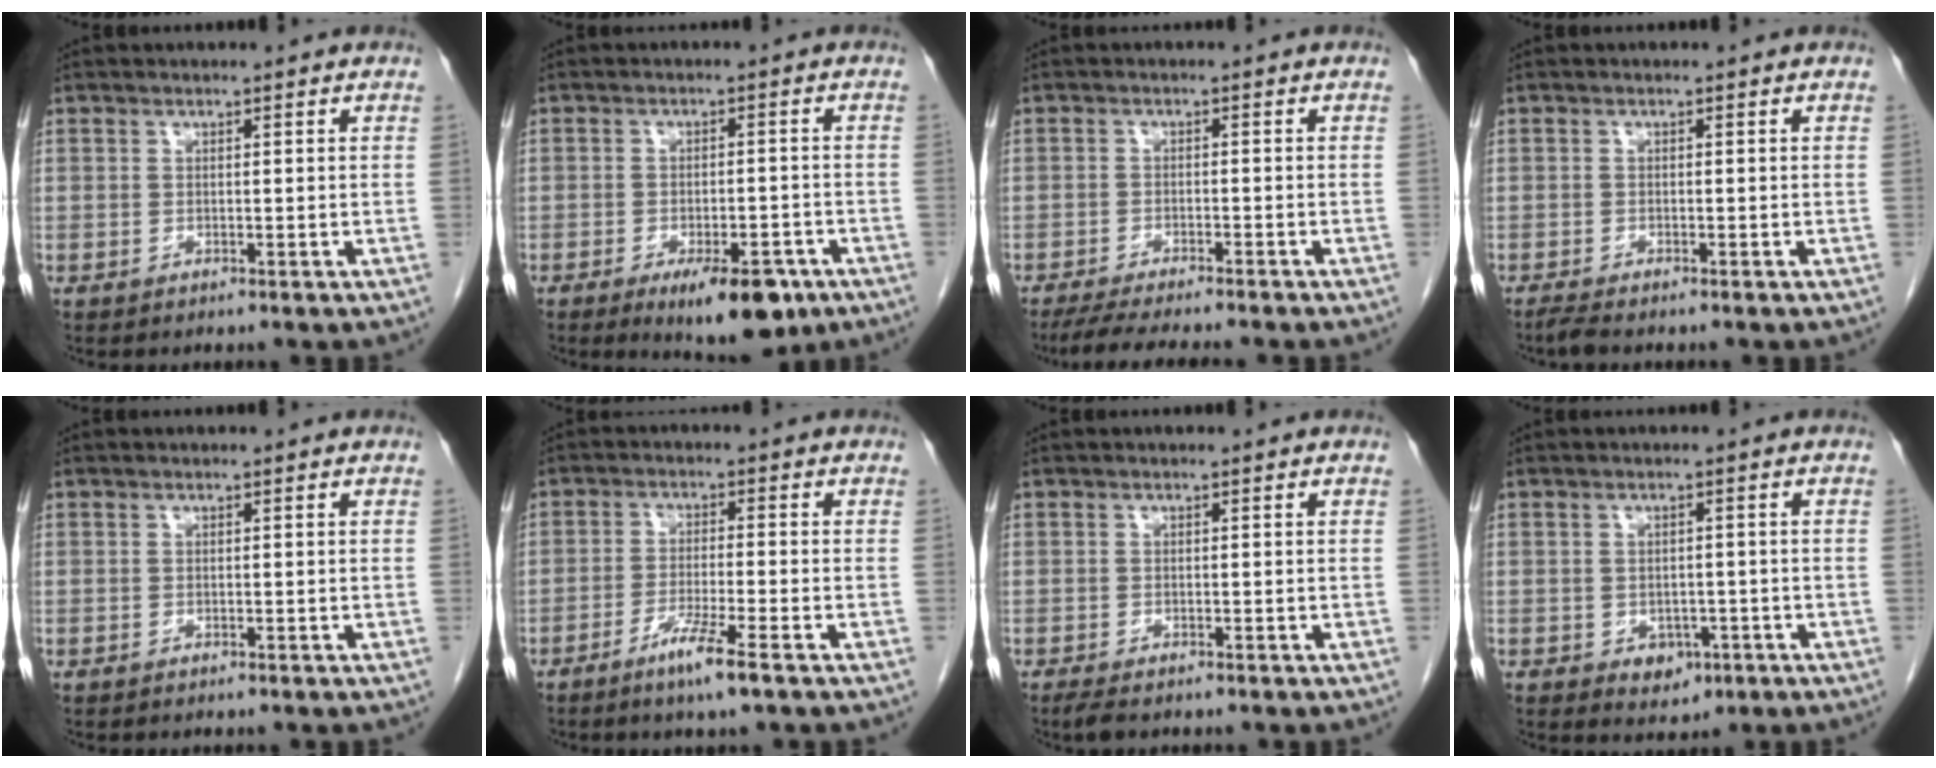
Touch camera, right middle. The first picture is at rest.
{"total": 9.6, "force": [-5.8, 3.4, 6.8], "torque": [-0.087, -0.006, -0.078]}
{"total": 8.1, "force": [-7.0, 0.1, 4.1], "torque": [-0.052, -0.018, -0.111]}
{"total": 1.3, "force": [-1.1, -0.2, 0.6], "torque": [-0.023, -0.006, -0.025]}
{"total": 0.0}
{"total": 5.5, "force": [-3.5, -0.4, 4.3], "torque": [-0.081, -0.011, -0.068]}
{"total": 2.0, "force": [-1.6, 0.5, 1.2], "torque": [-0.027, -0.006, -0.024]}
{"total": 3.5, "force": [-1.5, 2.5, 1.9], "torque": [-0.020, 0.002, -0.009]}